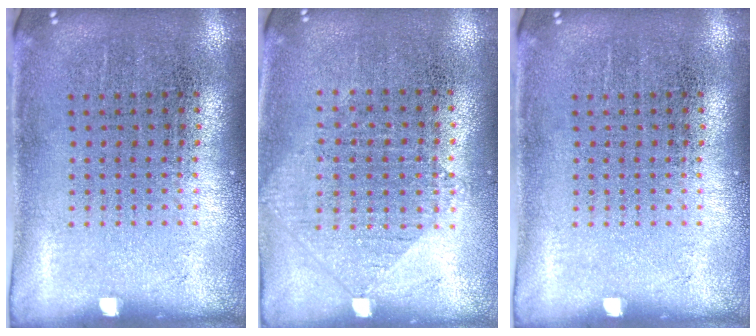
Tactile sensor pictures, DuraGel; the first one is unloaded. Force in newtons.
{"total": 1.0, "press": 0.9, "slide": 0.4}
{"total": 0.0}